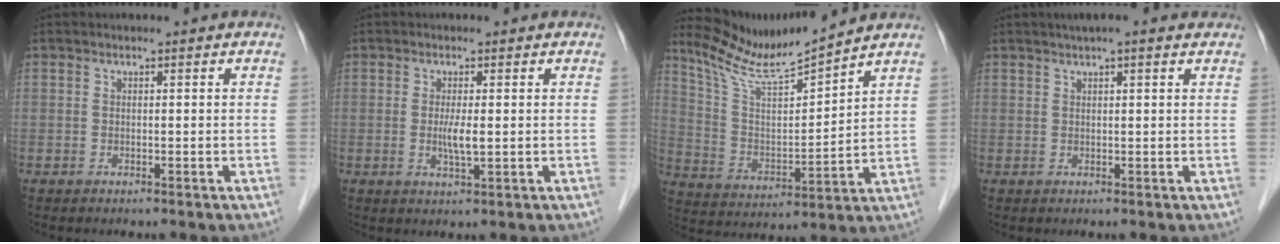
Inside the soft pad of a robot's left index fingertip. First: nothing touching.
{"total": 2.8, "force": [0.0, 0.3, 2.8], "torque": [-0.059, -0.005, 0.001]}
{"total": 10.7, "force": [10.2, -1.3, 2.8], "torque": [-0.061, -0.006, 0.204]}
{"total": 4.9, "force": [3.8, 0.5, 3.0], "torque": [-0.043, 0.028, 0.051]}